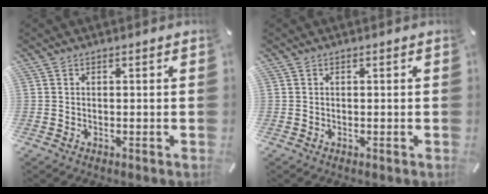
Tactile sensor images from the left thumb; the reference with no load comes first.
{"total": 0.0}